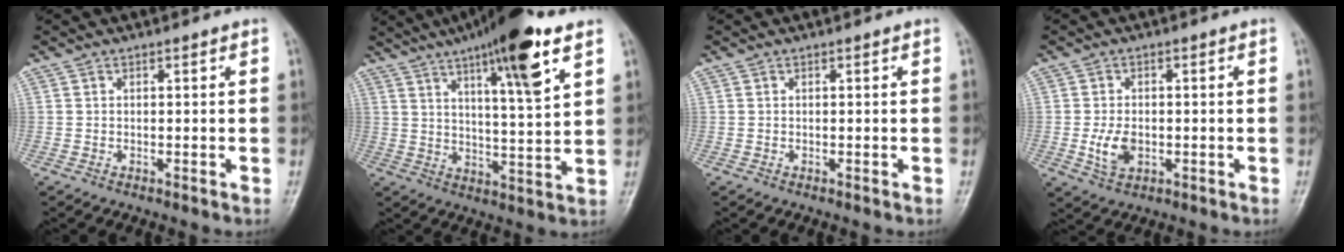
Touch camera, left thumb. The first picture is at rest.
{"total": 16.4, "force": [9.3, 2.8, 13.1], "torque": [-0.198, -0.035, 0.146]}
{"total": 0.0}
{"total": 4.7, "force": [-1.1, 3.2, 3.2], "torque": [-0.062, -0.002, -0.016]}